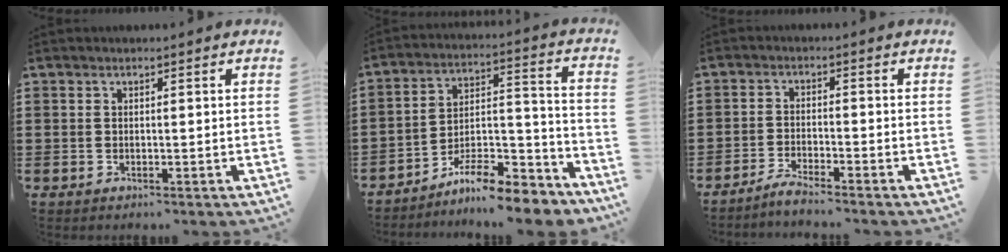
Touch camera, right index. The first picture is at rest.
{"total": 9.6, "force": [-8.6, 1.8, 3.8], "torque": [-0.051, 0.025, -0.164]}
{"total": 2.7, "force": [-2.7, -0.2, 0.4], "torque": [-0.011, 0.006, -0.054]}